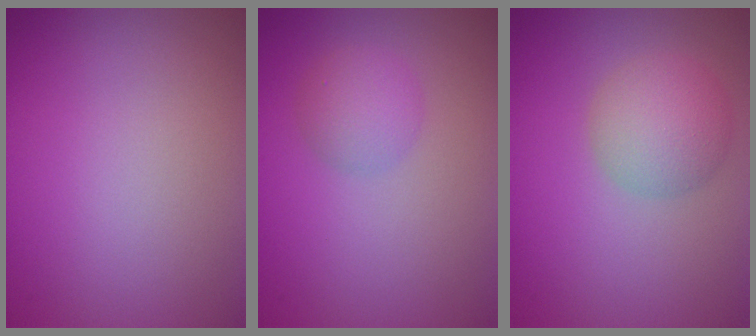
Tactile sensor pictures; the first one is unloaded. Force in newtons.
{"total": 2.5, "press": 2.5, "slide": 0.1}
{"total": 3.9, "press": 3.9, "slide": 0.2}